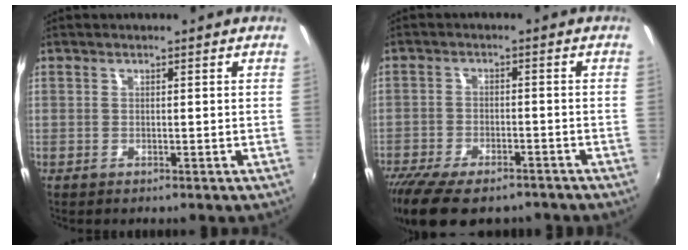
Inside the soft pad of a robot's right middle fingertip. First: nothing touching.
{"total": 15.1, "force": [-11.5, 5.6, 7.9], "torque": [-0.177, -0.043, -0.186]}